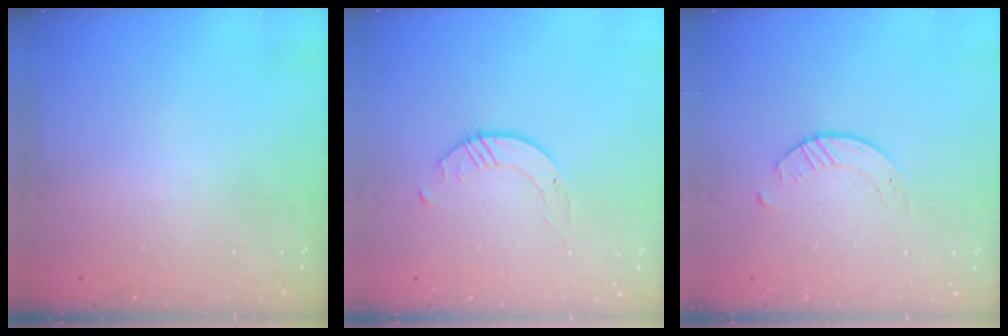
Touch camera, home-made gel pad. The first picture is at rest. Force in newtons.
{"total": 1.7, "press": 1.7, "slide": 0.2}
{"total": 1.6, "press": 1.6, "slide": 0.3}